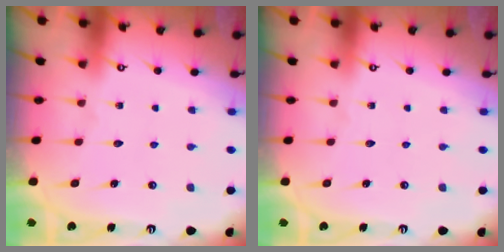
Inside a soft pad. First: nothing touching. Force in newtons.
{"total": 0.0}